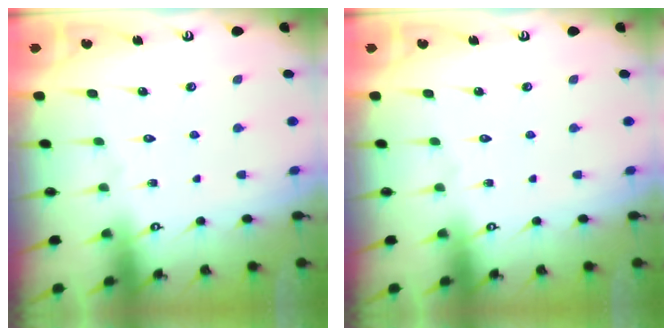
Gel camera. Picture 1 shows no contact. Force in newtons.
{"total": 0.0}